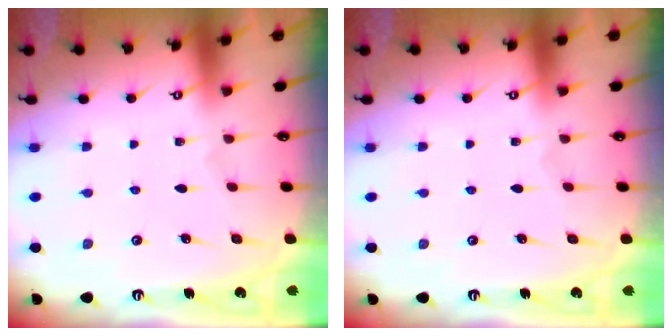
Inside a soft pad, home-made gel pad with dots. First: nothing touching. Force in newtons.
{"total": 0.0}